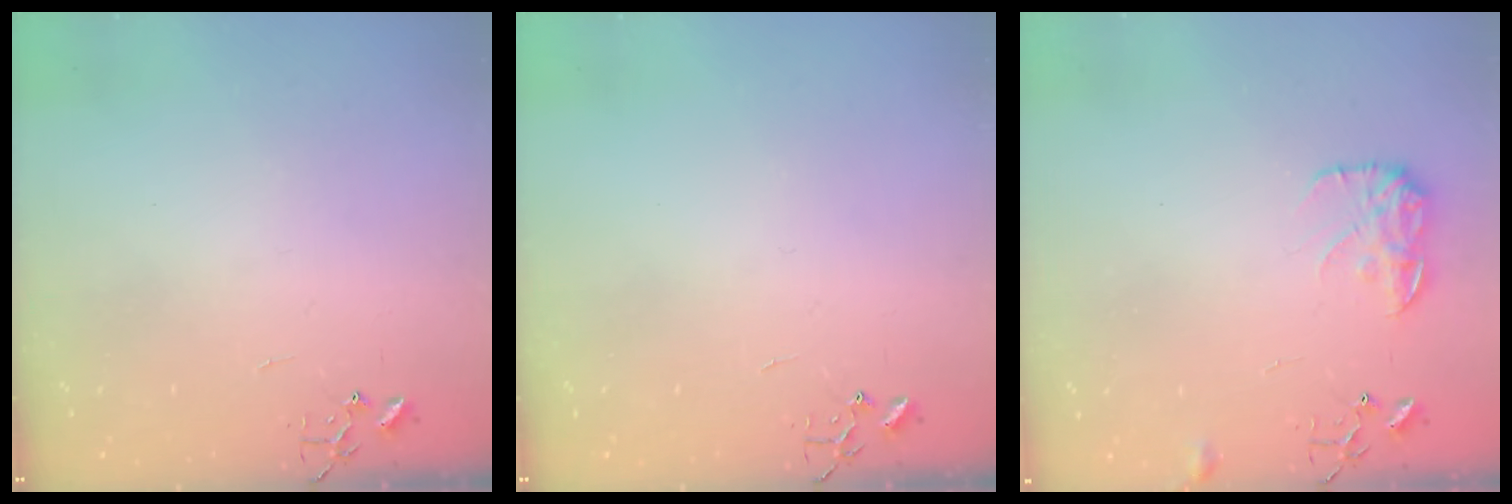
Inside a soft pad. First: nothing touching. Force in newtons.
{"total": 0.0}
{"total": 9.5, "press": 9.5, "slide": 0.2}